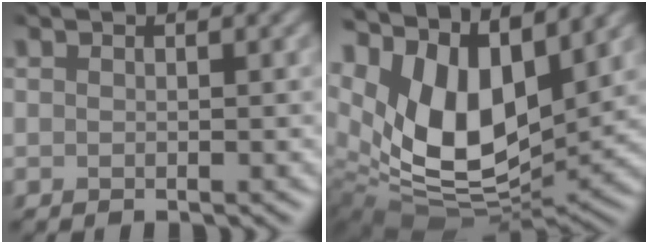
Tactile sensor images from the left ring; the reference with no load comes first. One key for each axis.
{"total": 11.9, "fx": 3.7, "fy": 6.9, "fz": 9.0, "tx": -0.170, "ty": -0.006, "tz": 0.068}